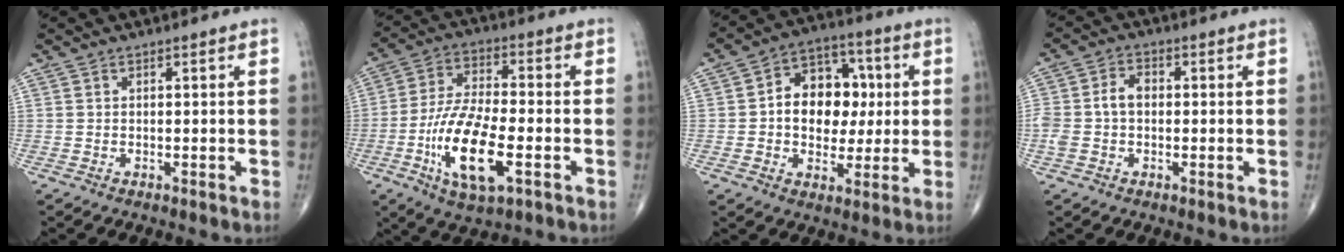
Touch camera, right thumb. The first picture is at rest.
{"total": 15.6, "force": [-5.0, 5.8, 13.6], "torque": [-0.265, 0.011, -0.088]}
{"total": 13.7, "force": [1.0, 10.0, 9.2], "torque": [-0.092, 0.021, 0.013]}
{"total": 5.7, "force": [-0.3, 4.0, 4.1], "torque": [-0.093, 0.023, -0.008]}